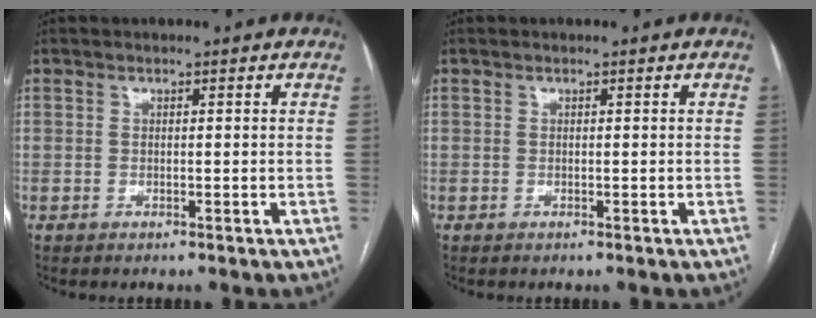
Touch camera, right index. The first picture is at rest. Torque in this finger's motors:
{"motor_torque": [0.00, 0.00, 0.00, 0.00]}